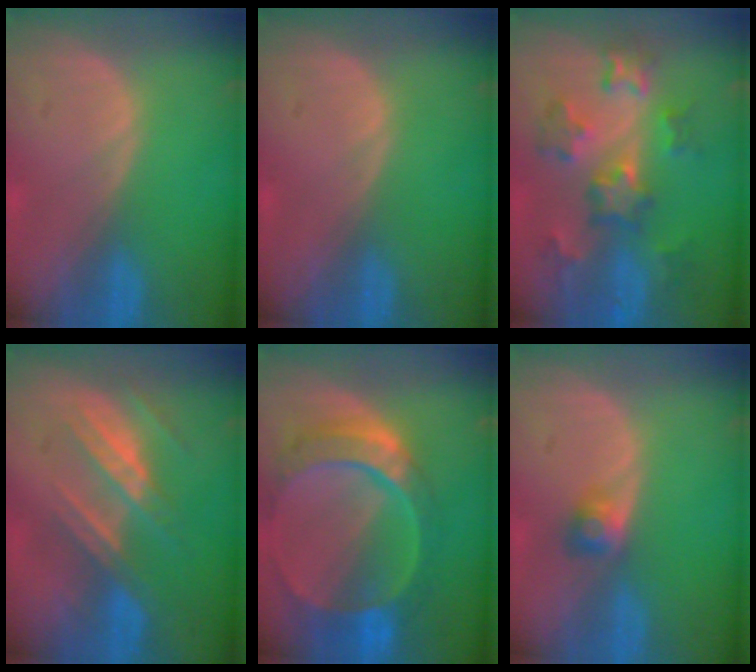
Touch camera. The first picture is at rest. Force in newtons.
{"total": 0.0}
{"total": 7.9, "press": 7.7, "slide": 1.6}
{"total": 7.2, "press": 6.6, "slide": 2.7}
{"total": 10.7, "press": 9.0, "slide": 5.7}
{"total": 2.5, "press": 2.4, "slide": 0.8}